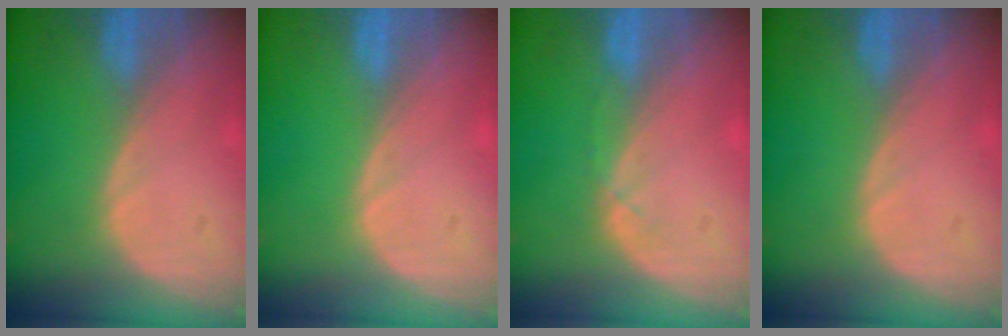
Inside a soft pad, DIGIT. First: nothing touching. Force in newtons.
{"total": 0.0}
{"total": 1.1, "press": 1.1, "slide": 0.2}
{"total": 0.0}